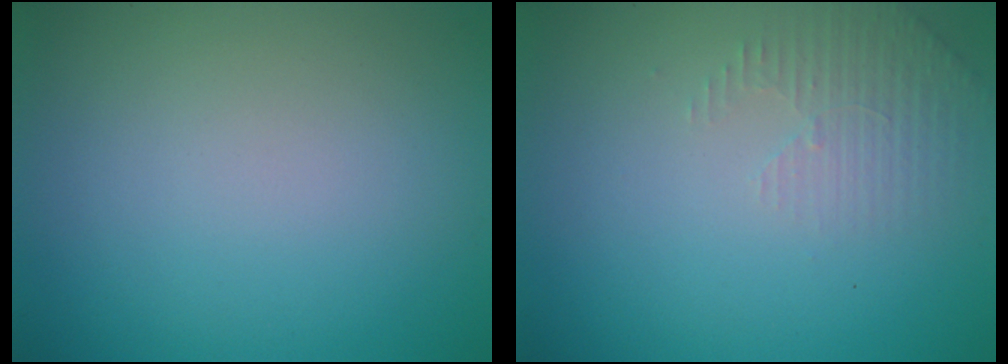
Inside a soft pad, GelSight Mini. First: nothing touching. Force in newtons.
{"total": 1.9, "press": 1.8, "slide": 0.6}